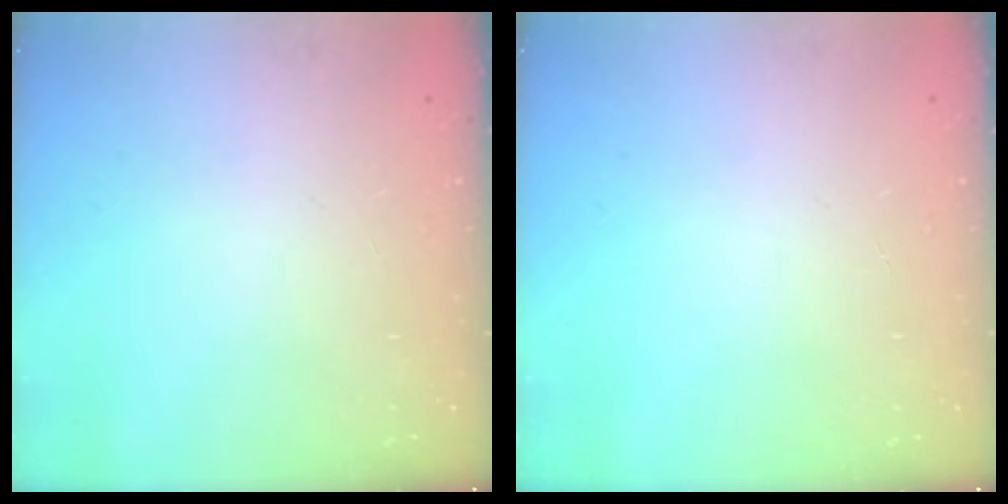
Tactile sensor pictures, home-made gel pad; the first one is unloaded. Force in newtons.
{"total": 0.0}